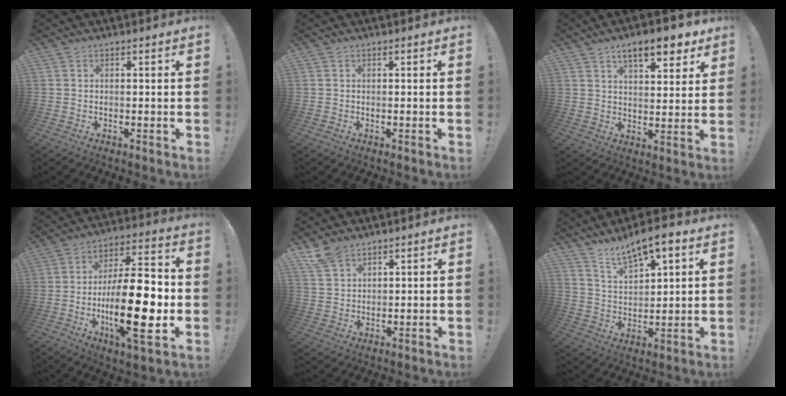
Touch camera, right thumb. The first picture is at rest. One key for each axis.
{"total": 0.0}
{"total": 10.4, "fx": 6.6, "fy": 3.6, "fz": 7.2, "tx": -0.098, "ty": -0.031, "tz": 0.110}
{"total": 24.4, "fx": -5.1, "fy": 8.4, "fz": 22.3, "tx": -0.396, "ty": 0.018, "tz": -0.081}
{"total": 8.0, "fx": 6.1, "fy": 4.6, "fz": 2.5, "tx": -0.048, "ty": -0.035, "tz": 0.124}
{"total": 9.6, "fx": 7.4, "fy": 3.5, "fz": 5.1, "tx": -0.093, "ty": -0.044, "tz": 0.134}